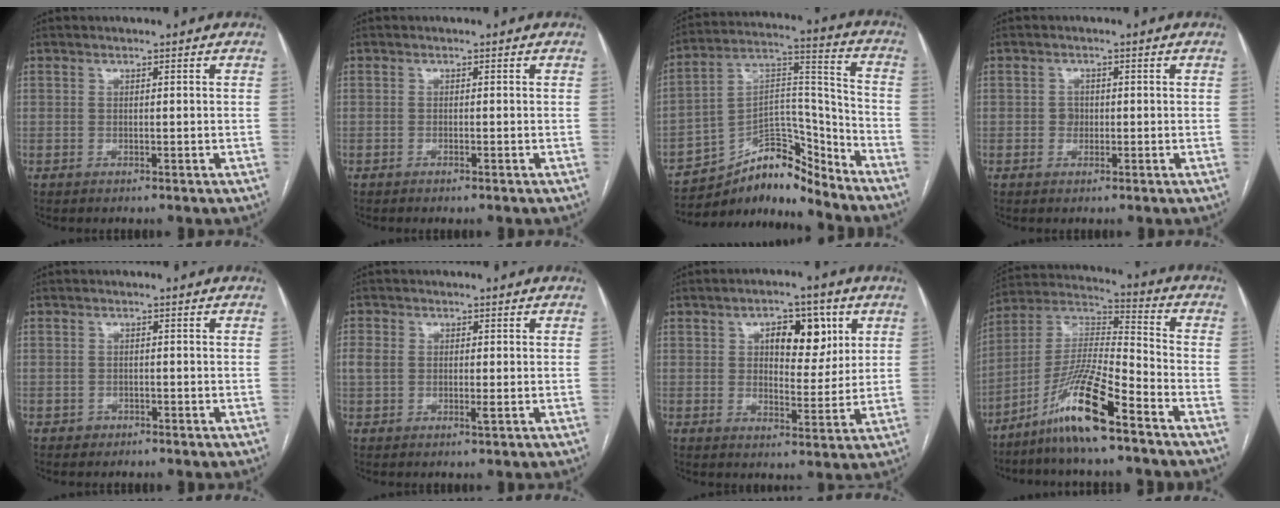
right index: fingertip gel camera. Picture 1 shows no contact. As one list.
[{"total": 0.6, "force": [-0.5, 0.0, 0.4], "torque": [-0.008, -0.001, -0.006]}, {"total": 13.2, "force": [-11.6, 4.2, 4.6], "torque": [-0.069, 0.063, -0.198]}, {"total": 1.5, "force": [-0.1, 1.4, 0.6], "torque": [-0.008, 0.004, -0.002]}, {"total": 1.4, "force": [-0.9, 1.1, -0.1], "torque": [0.003, 0.006, -0.015]}, {"total": 3.6, "force": [-0.1, 2.1, 3.0], "torque": [-0.066, 0.005, 0.001]}, {"total": 8.8, "force": [3.4, 4.5, 6.8], "torque": [-0.092, 0.015, 0.053]}, {"total": 13.8, "force": [-9.0, 0.8, 10.5], "torque": [-0.211, -0.009, -0.173]}]